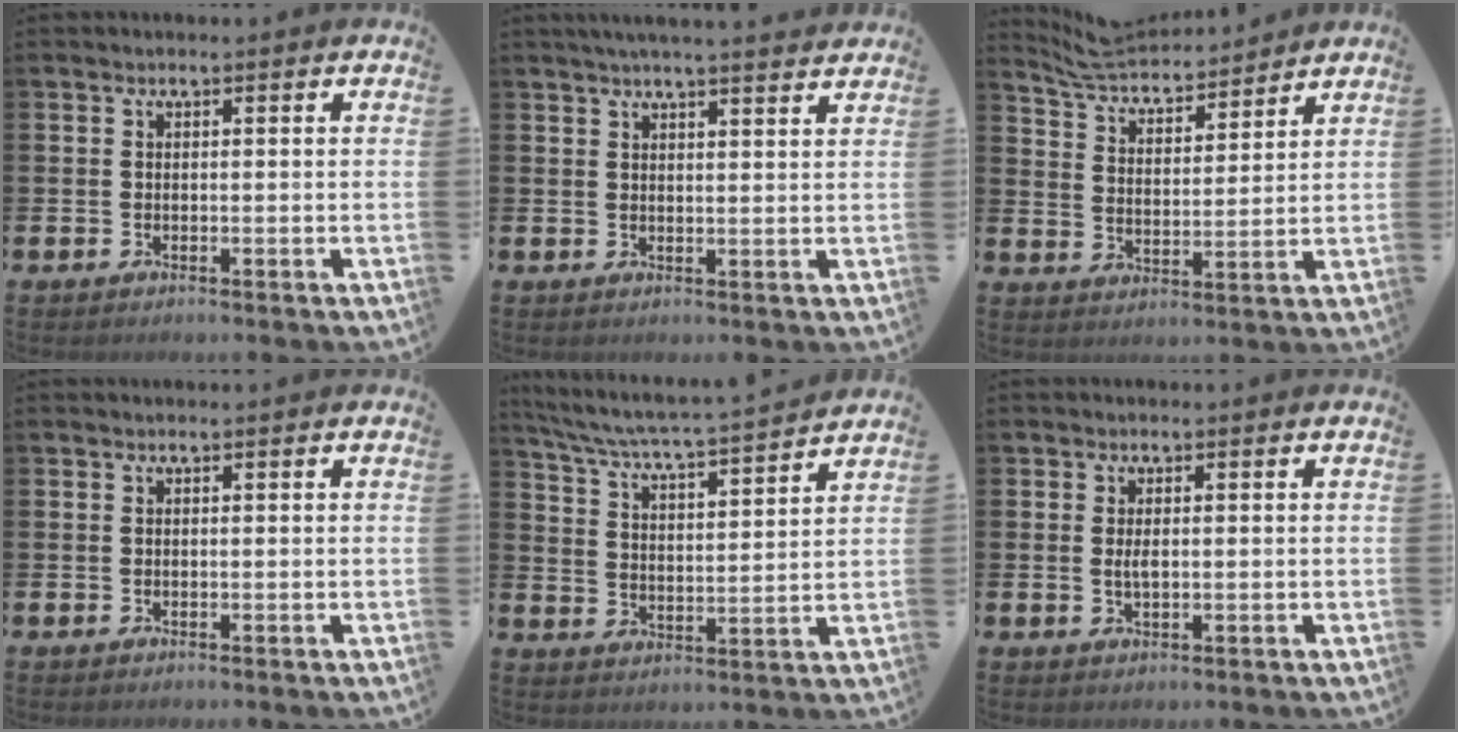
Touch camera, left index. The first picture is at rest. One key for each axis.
{"total": 3.8, "fx": 3.6, "fy": -0.4, "fz": 1.0, "tx": -0.027, "ty": -0.011, "tz": 0.065}
{"total": 6.1, "fx": 5.9, "fy": 1.0, "fz": 0.8, "tx": -0.046, "ty": -0.043, "tz": 0.104}
{"total": 0.0}
{"total": 5.7, "fx": 5.4, "fy": 0.0, "fz": 1.7, "tx": -0.062, "ty": -0.048, "tz": 0.088}
{"total": 1.5, "fx": 0.2, "fy": 0.6, "fz": 1.4, "tx": -0.025, "ty": 0.001, "tz": 0.001}